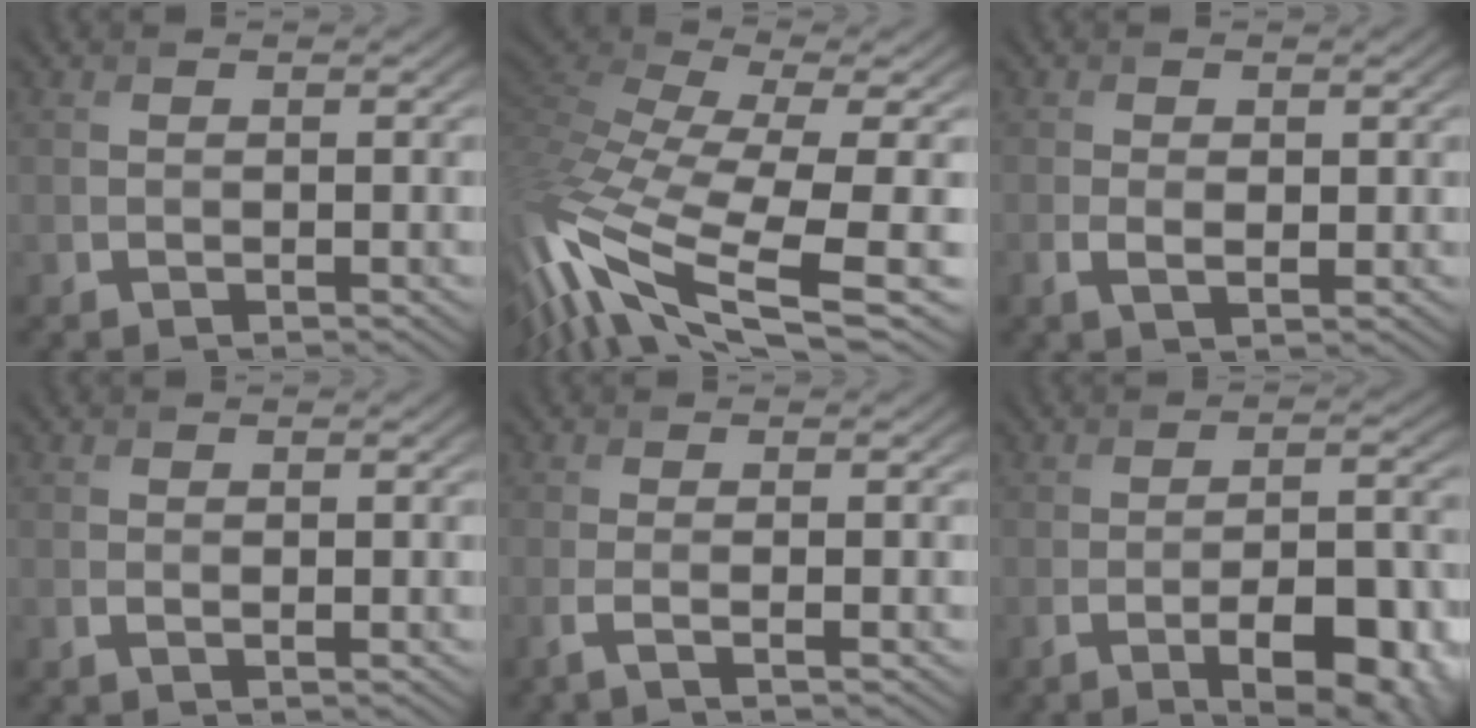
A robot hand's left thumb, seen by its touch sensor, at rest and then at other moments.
{"total": 14.7, "force": [-3.1, 5.2, 13.4], "torque": [-0.342, 0.001, -0.049]}
{"total": 2.0, "force": [0.1, 1.1, 1.7], "torque": [-0.038, -0.001, 0.002]}
{"total": 0.6, "force": [0.3, 0.1, 0.4], "torque": [-0.010, 0.002, 0.007]}
{"total": 1.7, "force": [-0.5, -0.1, 1.6], "torque": [-0.035, 0.004, -0.021]}
{"total": 8.2, "force": [-4.2, 2.3, 6.7], "torque": [-0.094, 0.000, -0.051]}